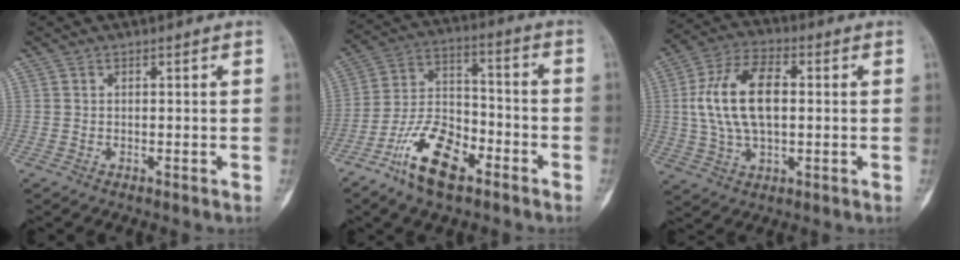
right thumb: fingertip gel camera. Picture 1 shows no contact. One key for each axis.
{"total": 13.9, "fx": -8.0, "fy": 6.7, "fz": 9.2, "tx": -0.159, "ty": 0.054, "tz": -0.153}
{"total": 14.7, "fx": 1.3, "fy": 8.1, "fz": 12.3, "tx": -0.236, "ty": 0.017, "tz": 0.023}